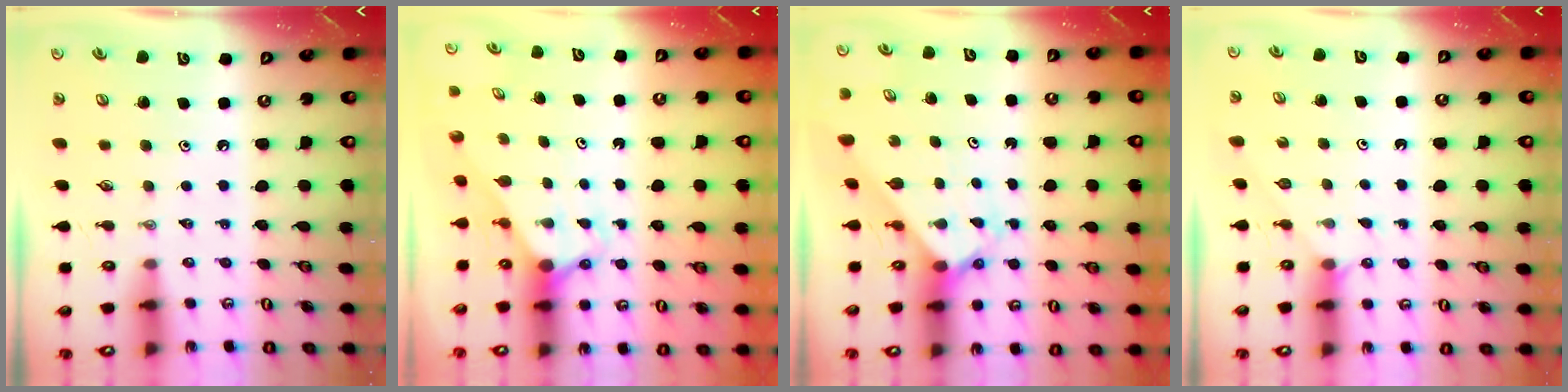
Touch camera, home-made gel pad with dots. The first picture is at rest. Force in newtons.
{"total": 2.8, "press": 2.8, "slide": 0.0}
{"total": 2.0, "press": 2.0, "slide": 0.2}
{"total": 4.1, "press": 4.0, "slide": 0.4}